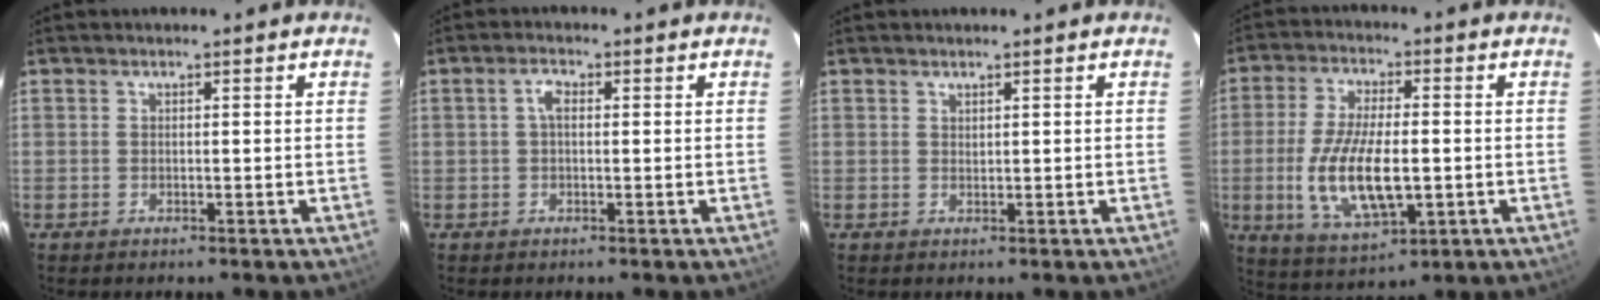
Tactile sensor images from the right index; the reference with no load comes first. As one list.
[{"total": 2.3, "force": [0.3, 1.2, 1.9], "torque": [-0.040, 0.009, 0.004]}, {"total": 0.6, "force": [0.5, 0.1, 0.1], "torque": [-0.001, 0.001, 0.011]}, {"total": 14.1, "force": [-2.2, 5.6, 12.7], "torque": [-0.256, -0.012, -0.034]}]